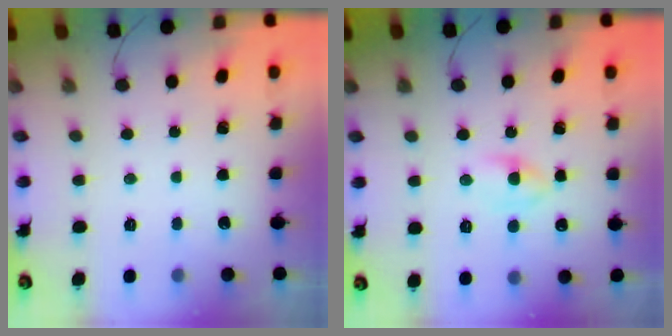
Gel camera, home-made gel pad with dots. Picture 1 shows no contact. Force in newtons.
{"total": 2.8, "press": 2.6, "slide": 1.2}